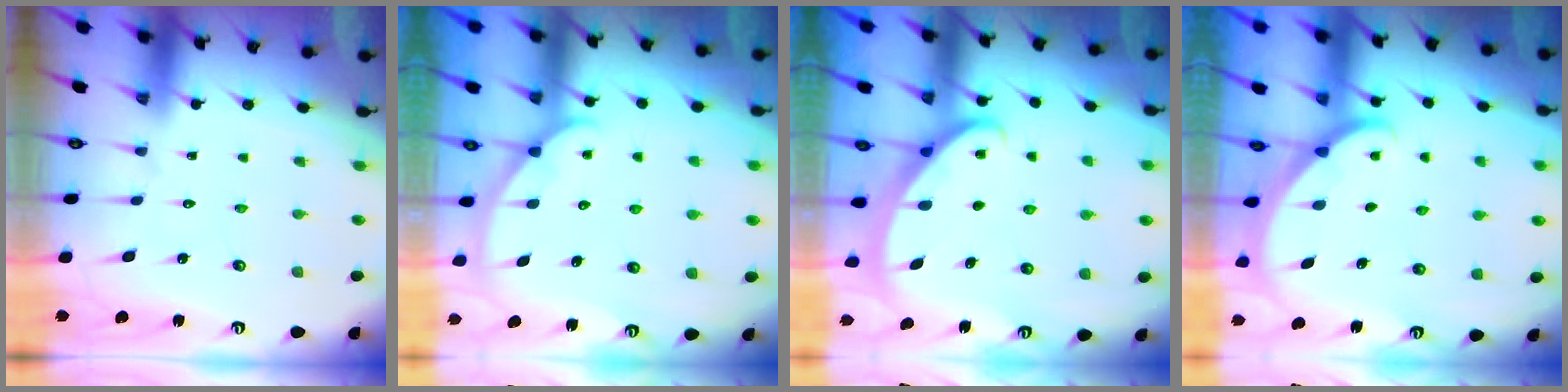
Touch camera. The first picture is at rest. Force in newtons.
{"total": 1.9, "press": 1.9, "slide": 0.2}
{"total": 2.5, "press": 2.5, "slide": 0.3}
{"total": 1.6, "press": 1.6, "slide": 0.1}